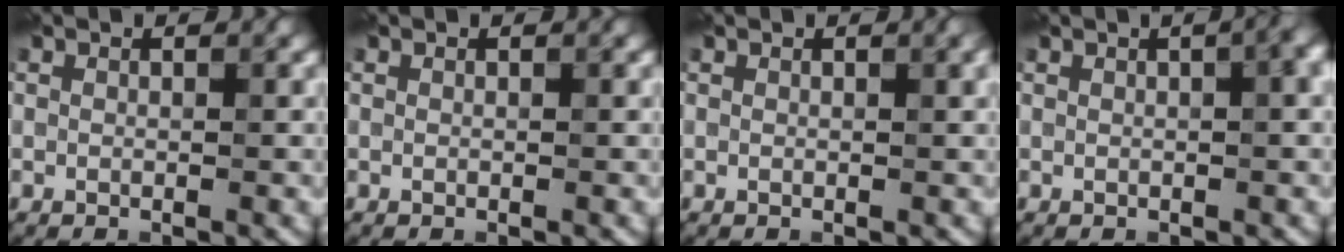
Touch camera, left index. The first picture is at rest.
{"total": 0.0}
{"total": 1.3, "force": [0.5, 0.3, 1.1], "torque": [-0.010, 0.006, 0.005]}
{"total": 4.7, "force": [1.2, 2.1, 4.0], "torque": [-0.019, 0.028, 0.004]}